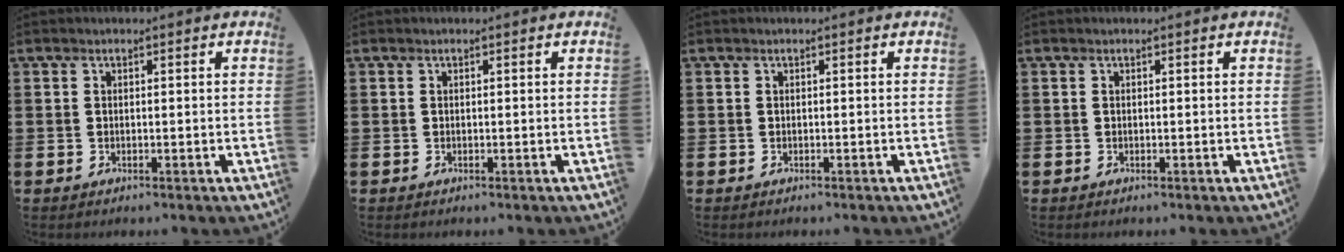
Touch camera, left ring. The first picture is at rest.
{"total": 0.0}
{"total": 0.0}
{"total": 0.0}